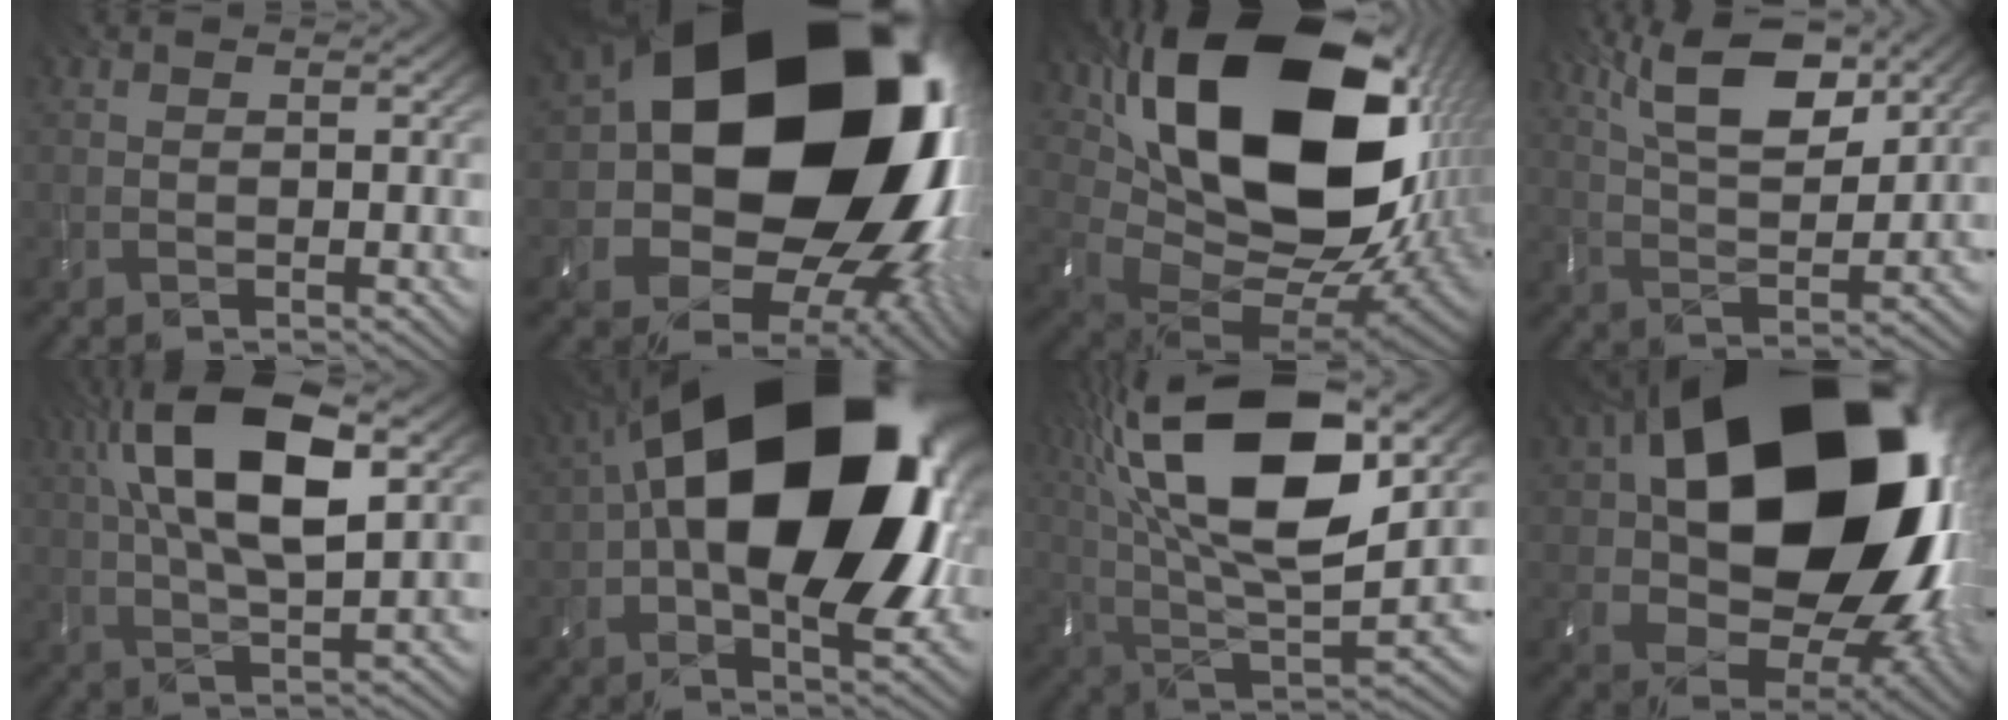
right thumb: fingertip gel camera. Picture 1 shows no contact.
{"total": 23.0, "force": [2.7, 17.6, 14.5], "torque": [-0.283, -0.084, 0.078]}
{"total": 21.2, "force": [5.5, 13.7, 15.2], "torque": [-0.323, -0.032, 0.129]}
{"total": 12.2, "force": [6.8, 4.4, 9.1], "torque": [-0.166, 0.017, 0.108]}
{"total": 13.8, "force": [4.3, 5.2, 12.1], "torque": [-0.237, 0.019, 0.072]}
{"total": 21.5, "force": [2.5, 11.9, 17.8], "torque": [-0.318, 0.000, 0.045]}
{"total": 19.2, "force": [7.6, 8.5, 15.5], "torque": [-0.324, 0.032, 0.125]}
{"total": 21.2, "force": [4.5, 14.6, 14.7], "torque": [-0.279, -0.017, 0.116]}